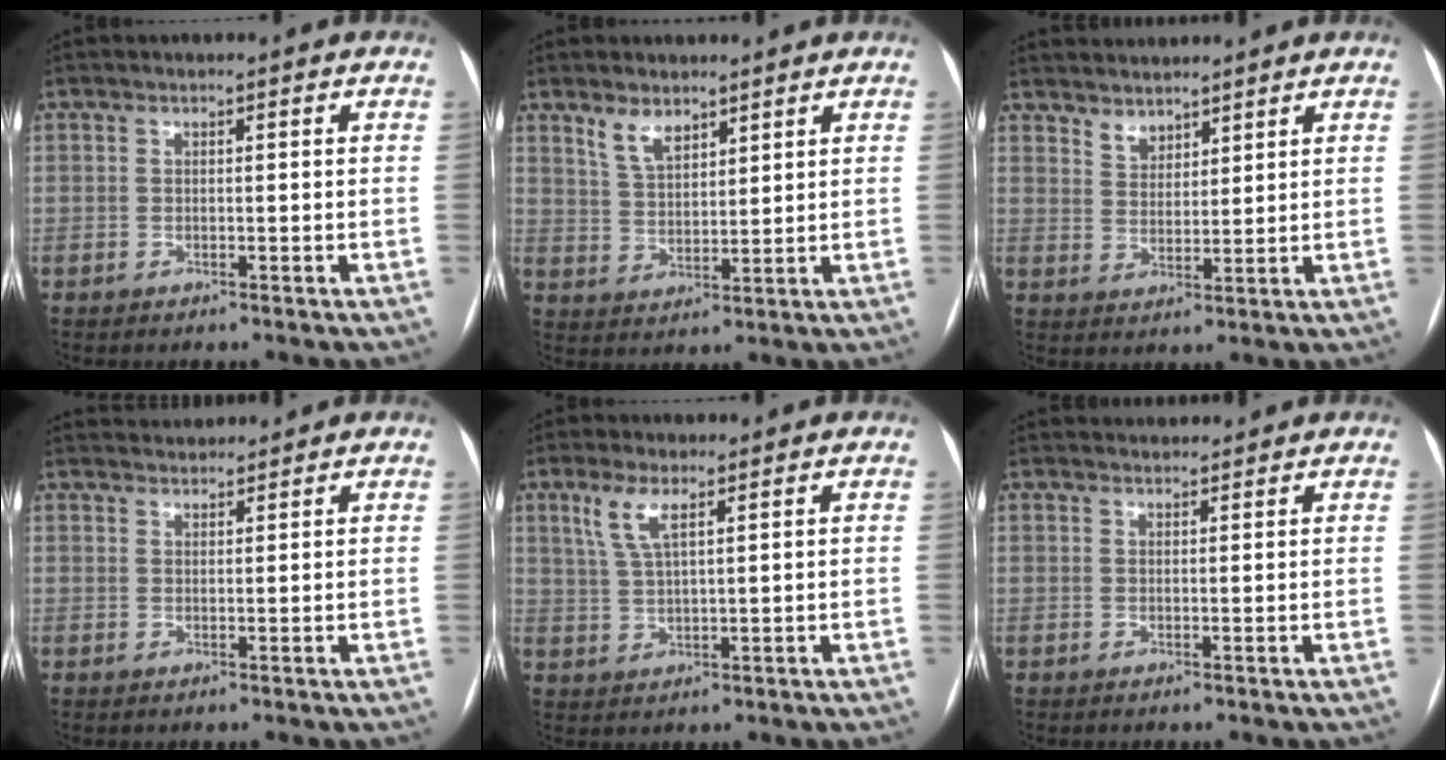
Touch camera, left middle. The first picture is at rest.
{"total": 5.0, "force": [3.8, 2.4, 2.3], "torque": [-0.049, 0.003, 0.081]}
{"total": 6.1, "force": [5.4, 2.6, 0.9], "torque": [-0.011, 0.021, 0.099]}
{"total": 3.3, "force": [3.3, 0.2, 0.0], "torque": [-0.005, 0.023, 0.059]}
{"total": 4.7, "force": [2.7, 1.0, 3.7], "torque": [-0.088, 0.008, 0.059]}
{"total": 3.1, "force": [3.0, 0.5, 0.2], "torque": [-0.006, 0.024, 0.046]}